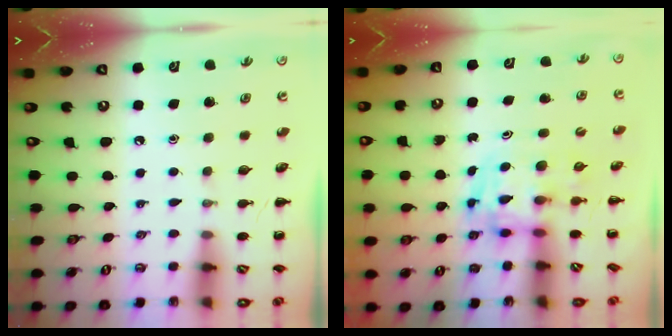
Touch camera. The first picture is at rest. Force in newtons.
{"total": 3.5, "press": 3.5, "slide": 0.6}